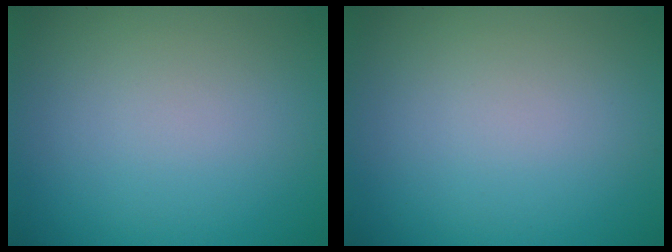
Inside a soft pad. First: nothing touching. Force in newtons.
{"total": 0.0}